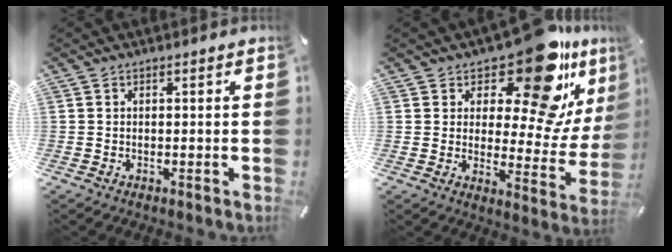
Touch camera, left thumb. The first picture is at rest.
{"total": 19.3, "force": [13.1, 7.2, 12.3], "torque": [-0.169, -0.111, 0.214]}